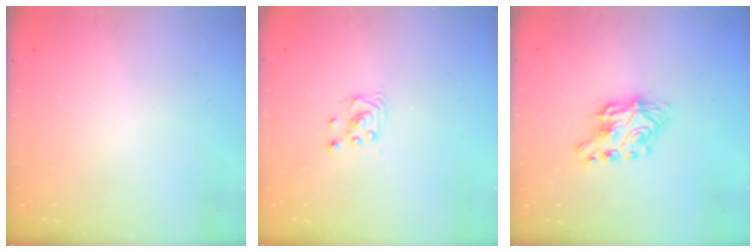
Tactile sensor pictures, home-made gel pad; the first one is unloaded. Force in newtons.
{"total": 2.6, "press": 2.6, "slide": 0.2}
{"total": 7.7, "press": 7.6, "slide": 0.7}